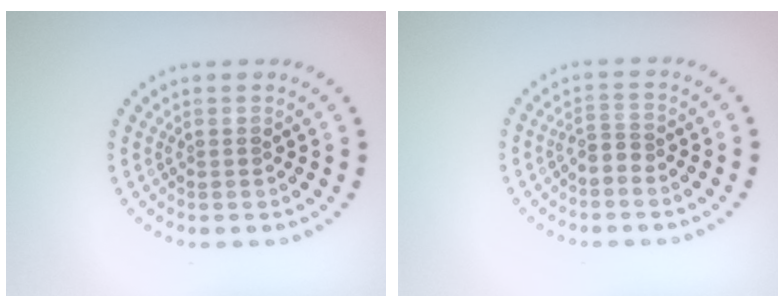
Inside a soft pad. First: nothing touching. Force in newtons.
{"total": 1.6, "press": 1.2, "slide": 1.1}